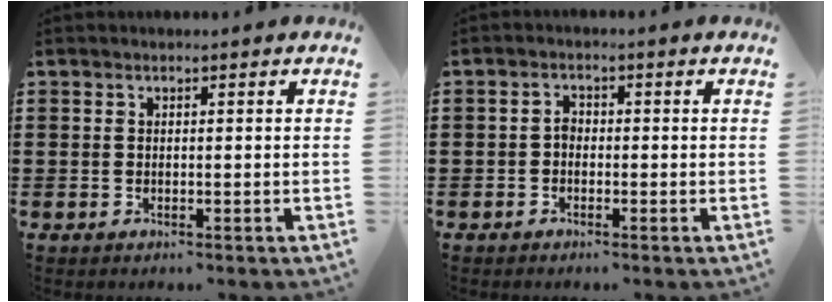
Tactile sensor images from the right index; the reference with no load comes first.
{"total": 1.5, "force": [-0.5, 1.0, 0.9], "torque": [-0.020, 0.003, -0.012]}